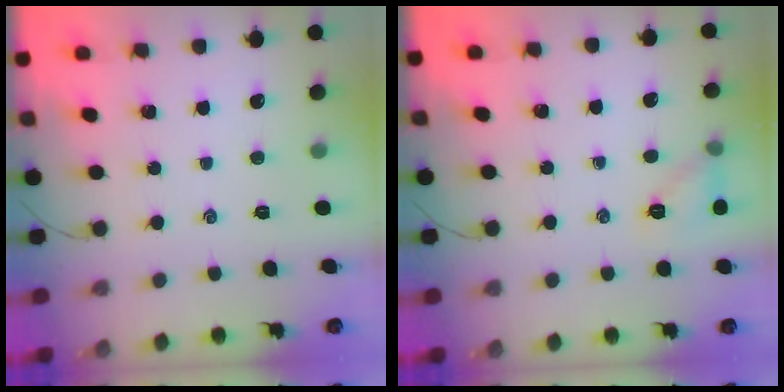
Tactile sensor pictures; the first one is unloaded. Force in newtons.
{"total": 6.9, "press": 6.8, "slide": 1.3}